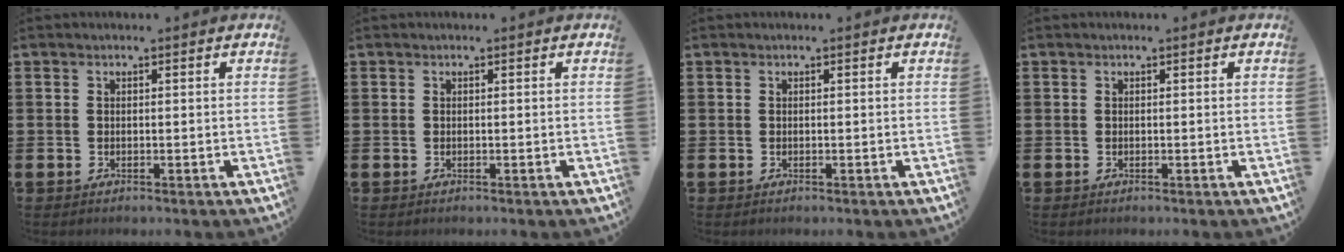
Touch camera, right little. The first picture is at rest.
{"total": 0.0}
{"total": 0.0}
{"total": 0.0}